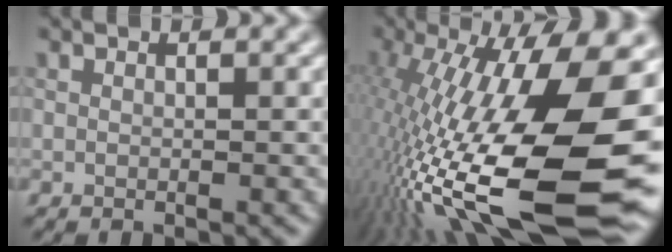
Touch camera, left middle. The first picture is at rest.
{"total": 19.8, "force": [-5.0, 6.4, 18.0], "torque": [-0.329, 0.005, -0.088]}